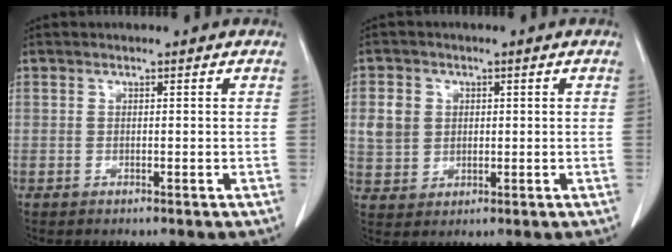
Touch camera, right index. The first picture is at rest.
{"total": 5.2, "force": [1.1, 4.6, 2.1], "torque": [-0.044, 0.013, 0.028]}